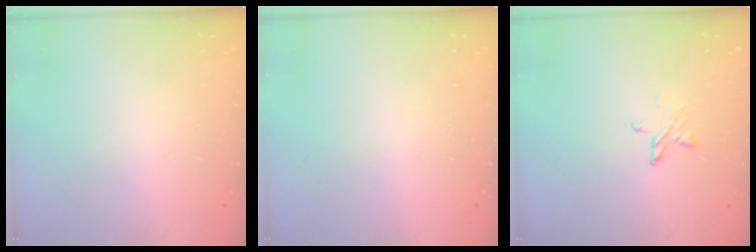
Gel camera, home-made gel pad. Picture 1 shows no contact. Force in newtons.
{"total": 0.0}
{"total": 4.7, "press": 4.7, "slide": 0.4}